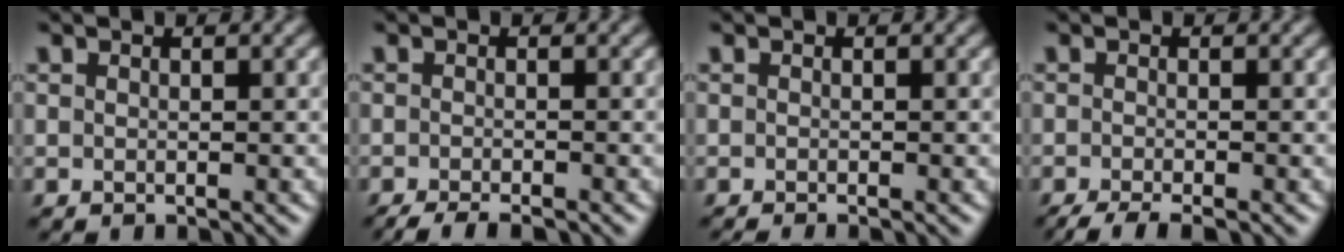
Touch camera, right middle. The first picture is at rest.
{"total": 3.1, "force": [-2.6, 0.6, 1.7], "torque": [-0.025, -0.004, -0.045]}
{"total": 1.0, "force": [-0.7, 0.2, 0.6], "torque": [0.000, -0.005, -0.014]}
{"total": 3.5, "force": [-2.7, 0.7, 2.2], "torque": [-0.032, -0.004, -0.052]}